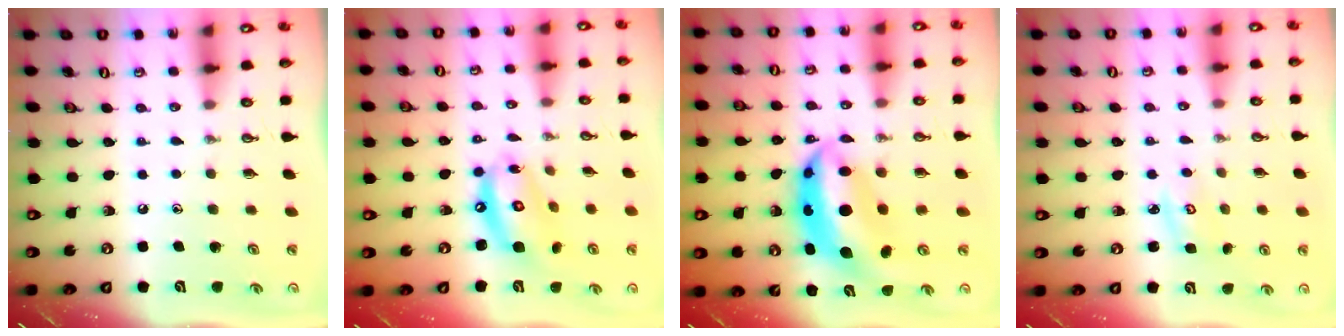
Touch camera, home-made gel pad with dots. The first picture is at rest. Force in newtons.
{"total": 12.8, "press": 12.8, "slide": 1.2}
{"total": 11.1, "press": 11.1, "slide": 1.0}
{"total": 3.7, "press": 3.6, "slide": 0.4}